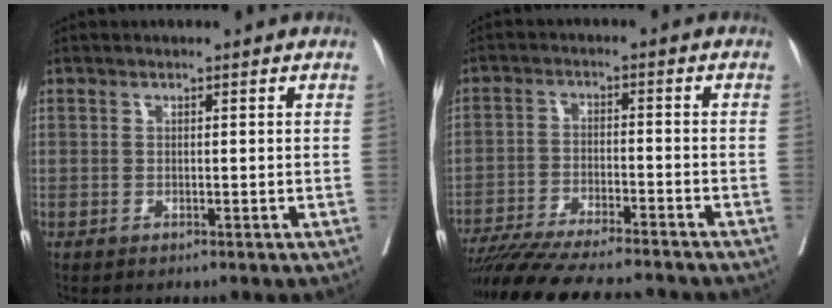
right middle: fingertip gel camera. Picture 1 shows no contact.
{"total": 18.1, "force": [-16.1, 1.8, 8.1], "torque": [-0.146, -0.032, -0.246]}